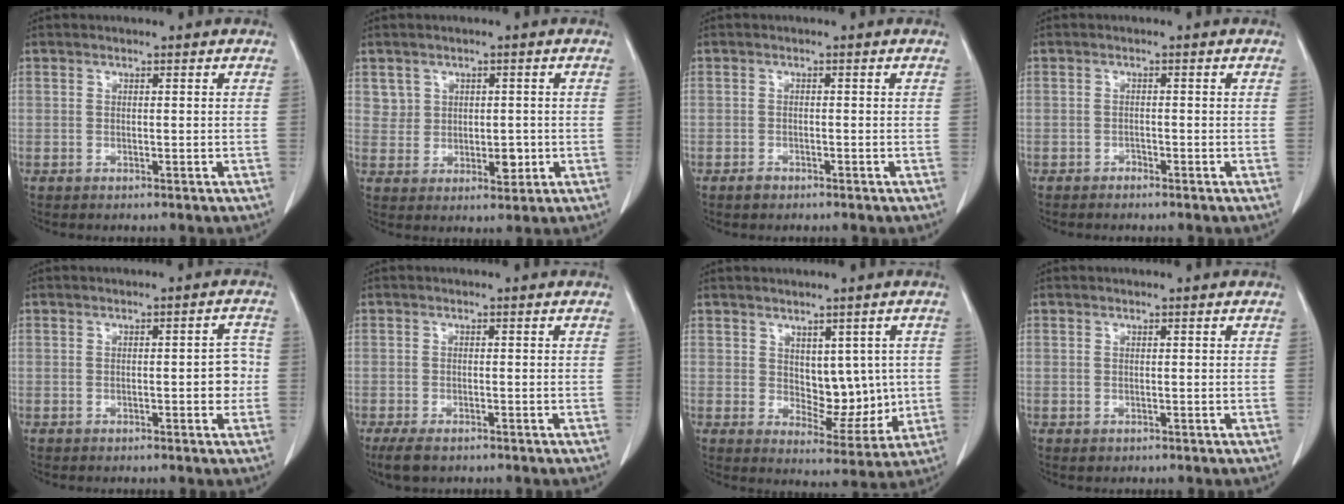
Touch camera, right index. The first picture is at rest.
{"total": 4.3, "force": [0.9, 3.8, 1.8], "torque": [-0.017, -0.003, 0.021]}
{"total": 1.2, "force": [-1.0, 0.6, 0.4], "torque": [-0.010, 0.000, -0.016]}
{"total": 0.8, "force": [-0.8, 0.2, 0.1], "torque": [-0.003, 0.001, -0.015]}
{"total": 3.6, "force": [-0.3, 1.3, 3.3], "torque": [-0.035, 0.010, -0.005]}
{"total": 3.5, "force": [-2.5, 1.3, 2.1], "torque": [-0.045, -0.009, -0.038]}
{"total": 7.5, "force": [1.0, 4.4, 6.0], "torque": [-0.072, -0.001, 0.031]}
{"total": 0.5, "force": [-0.1, 0.5, 0.1], "torque": [-0.001, 0.002, 0.000]}